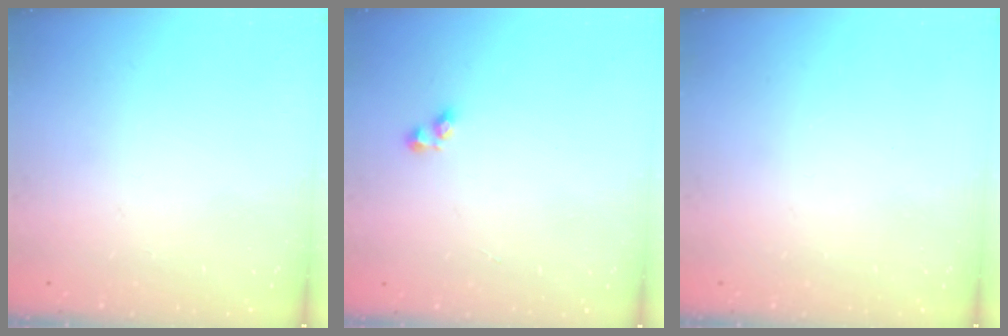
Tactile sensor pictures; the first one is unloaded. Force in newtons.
{"total": 2.4, "press": 2.3, "slide": 0.6}
{"total": 0.0}